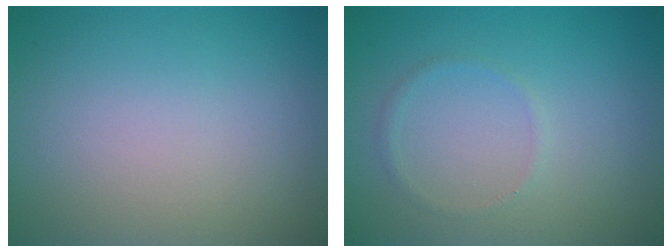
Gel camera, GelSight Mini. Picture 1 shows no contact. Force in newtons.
{"total": 0.8, "press": 0.8, "slide": 0.2}